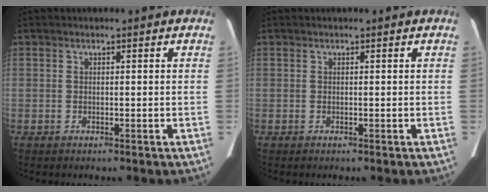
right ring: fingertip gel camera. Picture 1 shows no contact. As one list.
[{"total": 0.0}]